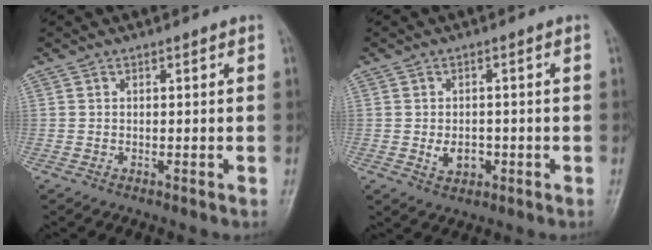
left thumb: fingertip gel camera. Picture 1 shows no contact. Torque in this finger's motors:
{"motor_torque": [0.02, 0.07, 0.11, -0.07, 0.00]}